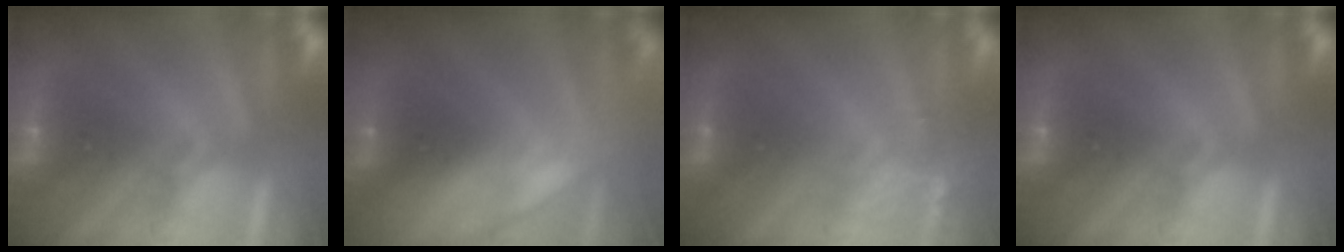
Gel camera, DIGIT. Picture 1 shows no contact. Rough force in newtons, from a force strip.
{"total": 3.0}
{"total": 2.7}
{"total": 0.0}